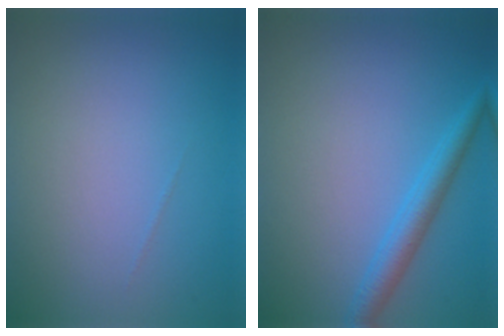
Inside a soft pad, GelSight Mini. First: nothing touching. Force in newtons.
{"total": 2.8, "press": 2.7, "slide": 0.2}